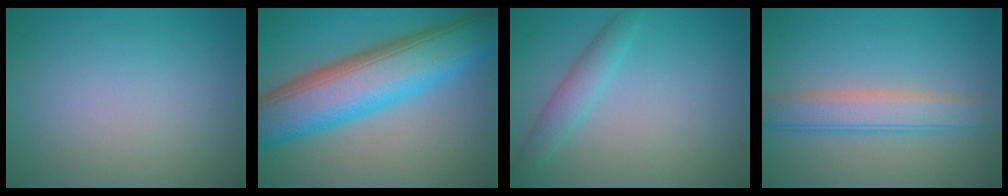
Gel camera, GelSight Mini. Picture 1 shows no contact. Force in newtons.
{"total": 11.0, "press": 11.0, "slide": 0.1}
{"total": 2.3, "press": 2.3, "slide": 0.1}
{"total": 3.9, "press": 3.9, "slide": 0.3}